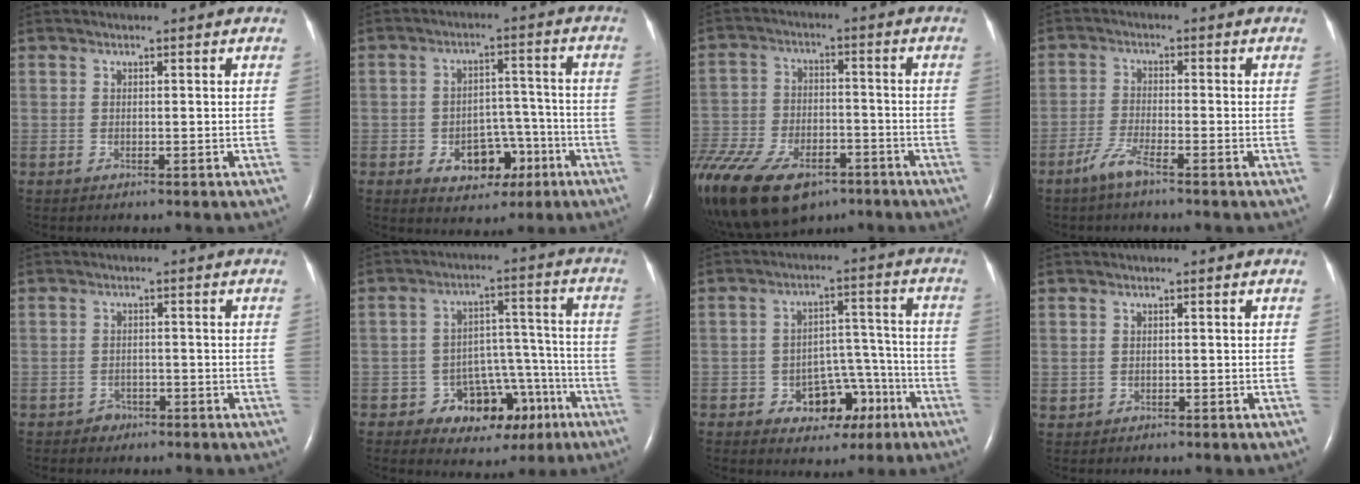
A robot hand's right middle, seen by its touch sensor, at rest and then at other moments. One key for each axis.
{"total": 7.7, "fx": -3.3, "fy": 5.1, "fz": 4.7, "tx": -0.066, "ty": 0.022, "tz": -0.039}
{"total": 21.8, "fx": -13.9, "fy": 11.1, "fz": 12.5, "tx": -0.312, "ty": -0.026, "tz": -0.234}
{"total": 3.6, "fx": -2.7, "fy": 0.1, "fz": 2.4, "tx": -0.059, "ty": -0.007, "tz": -0.058}
{"total": 1.7, "fx": -1.1, "fy": 1.2, "fz": 0.0, "tx": -0.001, "ty": 0.006, "tz": -0.018}
{"total": 9.6, "fx": -4.9, "fy": 7.2, "fz": 4.1, "tx": -0.030, "ty": 0.045, "tz": -0.058}
{"total": 8.1, "fx": -3.8, "fy": 5.6, "fz": 4.5, "tx": -0.053, "ty": 0.033, "tz": -0.045}
{"total": 0.8, "fx": 0.0, "fy": 0.8, "fz": 0.1, "tx": 0.004, "ty": 0.003, "tz": 0.002}